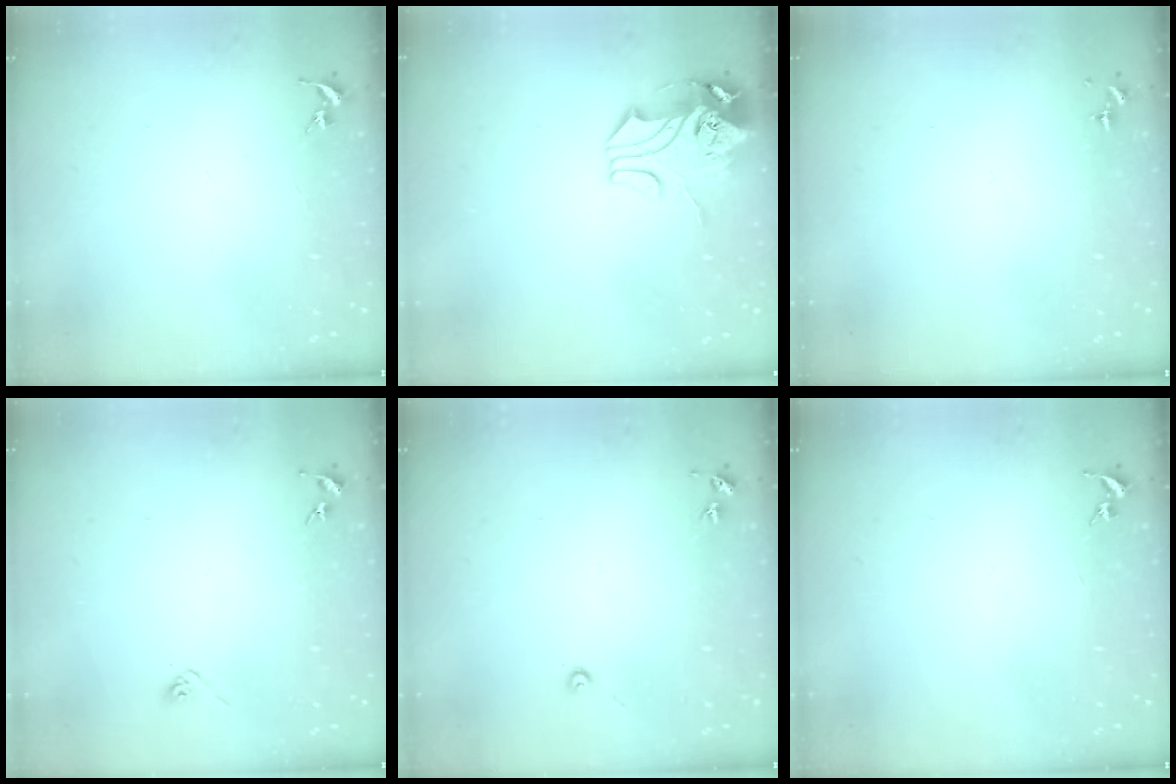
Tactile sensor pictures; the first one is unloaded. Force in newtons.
{"total": 10.3, "press": 10.2, "slide": 1.7}
{"total": 0.0}
{"total": 3.0, "press": 2.9, "slide": 0.9}
{"total": 3.0, "press": 3.0, "slide": 0.3}
{"total": 0.0}